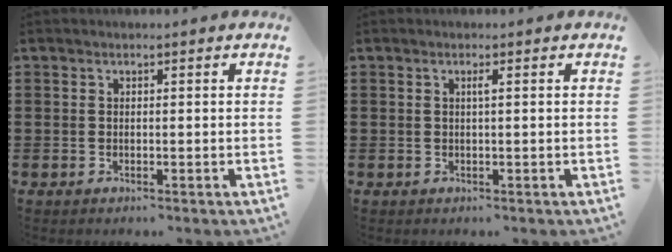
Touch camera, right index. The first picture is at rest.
{"total": 0.7, "force": [0.1, -0.2, 0.7], "torque": [-0.012, -0.004, 0.002]}